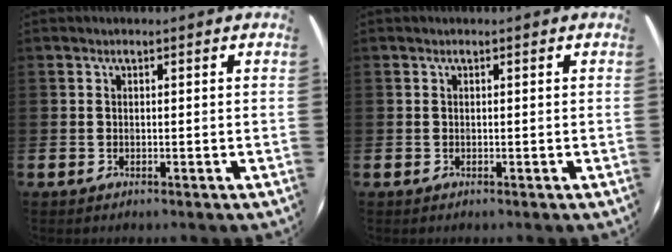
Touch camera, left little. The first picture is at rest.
{"total": 0.0}